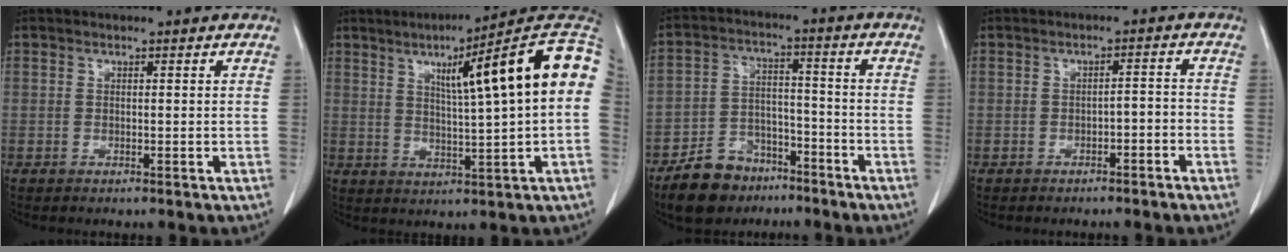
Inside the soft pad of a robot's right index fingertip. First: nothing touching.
{"total": 17.7, "force": [4.4, 0.4, 17.1], "torque": [-0.233, 0.031, 0.053]}
{"total": 11.2, "force": [-8.0, 5.4, 5.9], "torque": [-0.122, -0.005, -0.145]}
{"total": 2.6, "force": [-1.6, 0.9, 1.8], "torque": [-0.025, 0.009, -0.020]}